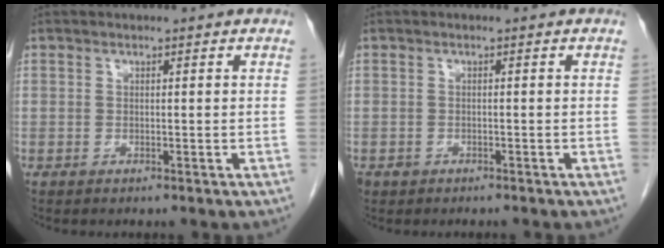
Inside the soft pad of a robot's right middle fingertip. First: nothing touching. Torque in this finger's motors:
{"motor_torque": [-0.13, 0.16, -0.03, -0.01]}